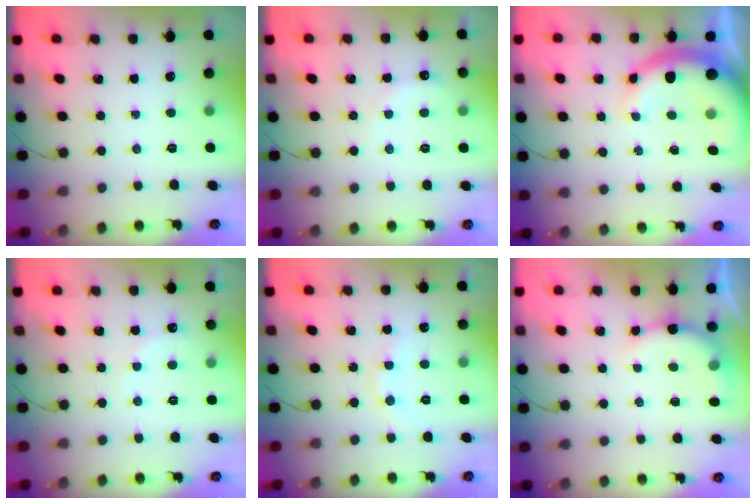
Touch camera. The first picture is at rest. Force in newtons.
{"total": 3.0, "press": 2.9, "slide": 0.8}
{"total": 9.8, "press": 9.6, "slide": 2.0}
{"total": 6.5, "press": 6.3, "slide": 1.6}
{"total": 8.4, "press": 8.3, "slide": 1.3}
{"total": 6.9, "press": 6.9, "slide": 0.2}